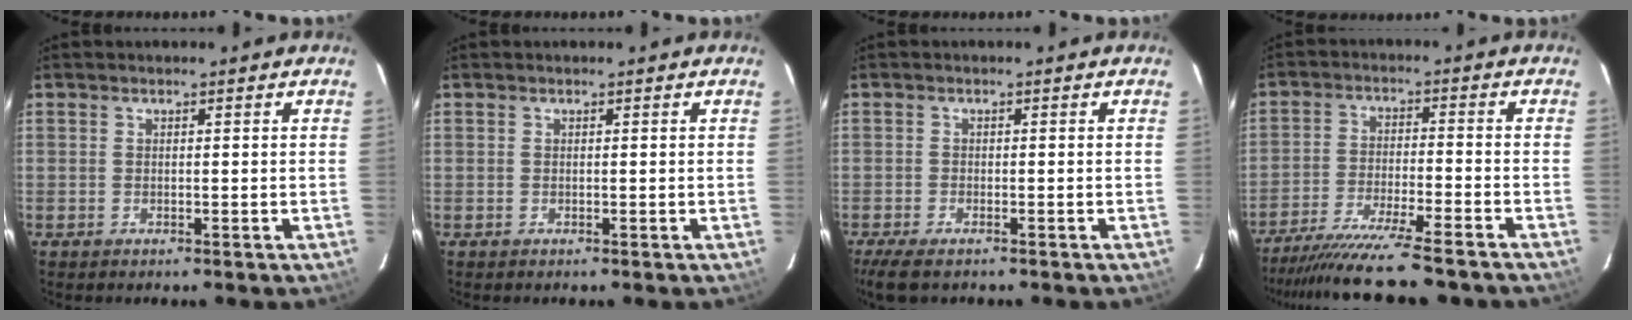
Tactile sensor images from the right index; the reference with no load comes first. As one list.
[{"total": 0.0}, {"total": 5.3, "force": [-4.0, 1.6, 3.1], "torque": [-0.073, -0.022, -0.074]}, {"total": 16.0, "force": [-14.3, 0.5, 7.3], "torque": [-0.155, -0.029, -0.233]}]